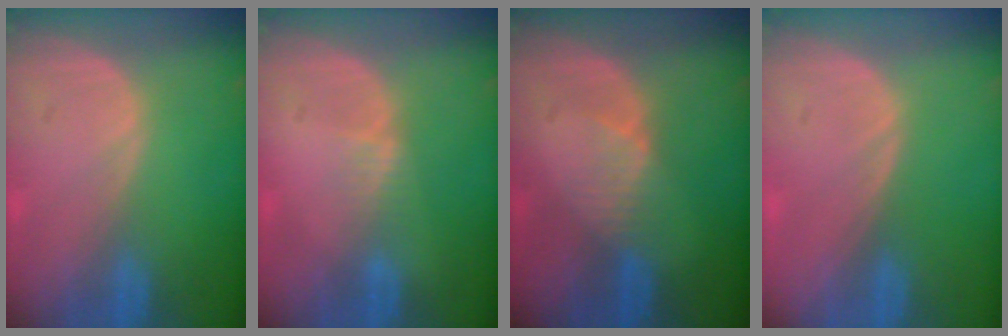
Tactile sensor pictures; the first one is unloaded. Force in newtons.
{"total": 1.3, "press": 1.3, "slide": 0.2}
{"total": 2.7, "press": 2.7, "slide": 0.3}
{"total": 0.0}